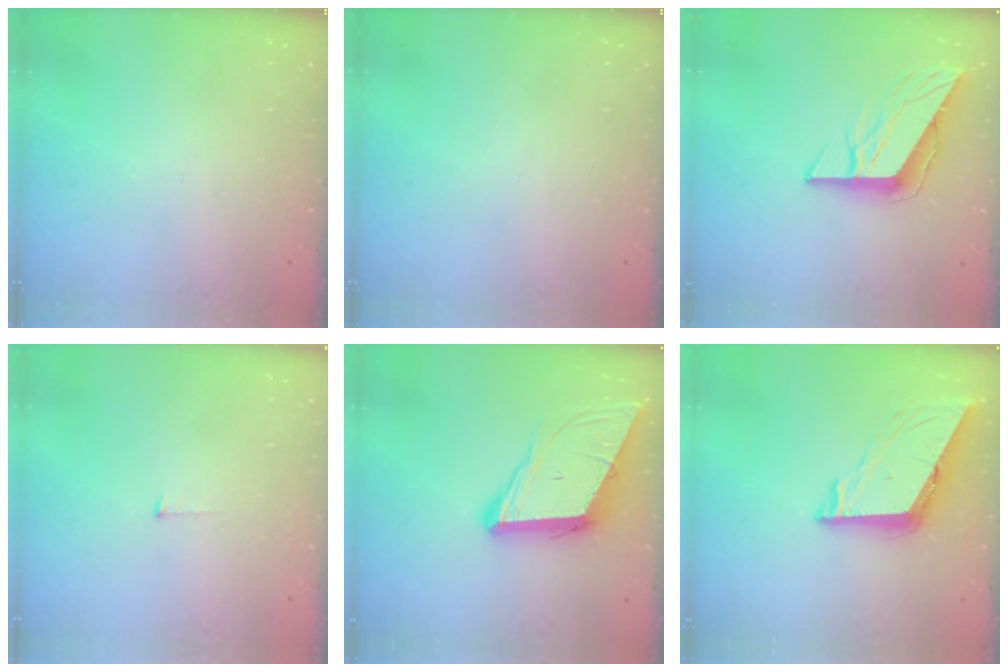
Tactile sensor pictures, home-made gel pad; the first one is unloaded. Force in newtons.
{"total": 0.0}
{"total": 9.9, "press": 9.9, "slide": 0.9}
{"total": 3.0, "press": 3.0, "slide": 0.3}
{"total": 11.7, "press": 11.1, "slide": 3.5}
{"total": 8.4, "press": 8.4, "slide": 0.9}